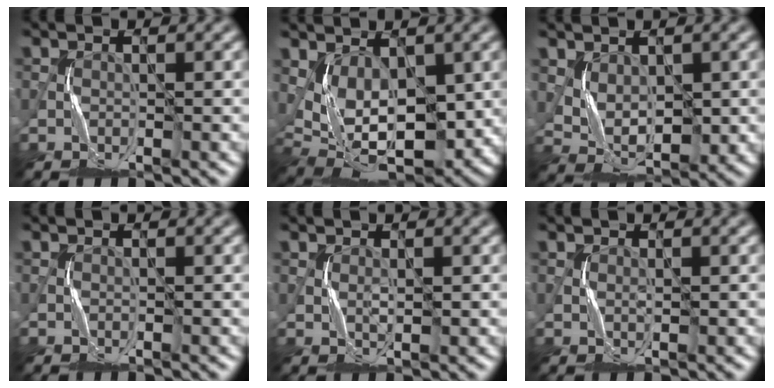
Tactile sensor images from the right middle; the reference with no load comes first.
{"total": 7.3, "force": [0.8, 3.9, 6.1], "torque": [-0.116, -0.007, 0.020]}
{"total": 3.9, "force": [0.7, 2.4, 2.9], "torque": [-0.057, -0.010, 0.023]}
{"total": 0.0}
{"total": 1.0, "force": [0.3, 0.5, 0.8], "torque": [-0.017, -0.001, 0.009]}
{"total": 0.7, "force": [0.3, 0.3, 0.5], "torque": [-0.011, 0.000, 0.006]}